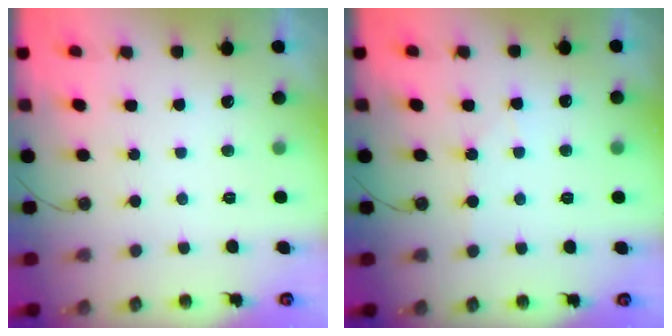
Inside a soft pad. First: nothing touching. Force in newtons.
{"total": 3.4, "press": 3.4, "slide": 0.7}